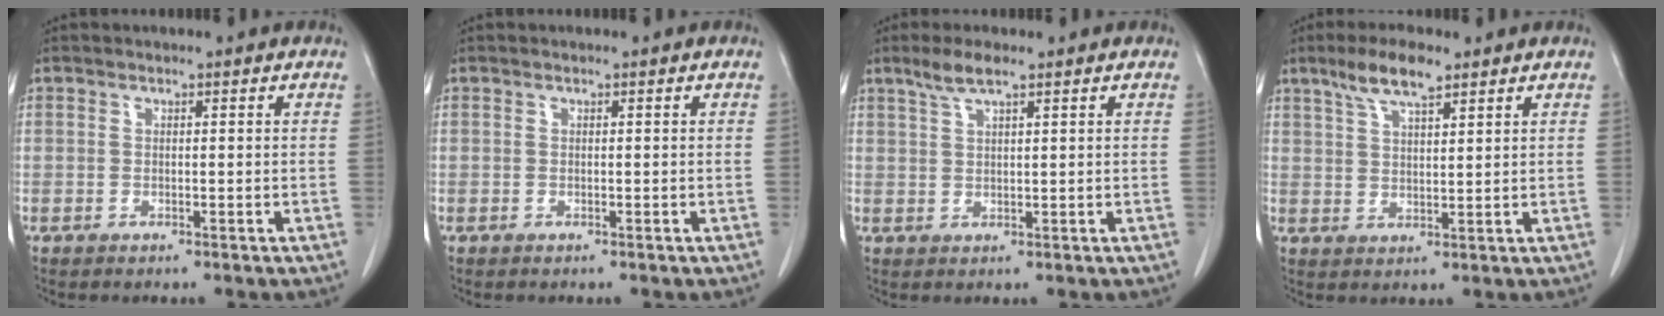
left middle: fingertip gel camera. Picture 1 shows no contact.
{"total": 0.0}
{"total": 3.5, "force": [2.5, 0.4, 2.4], "torque": [-0.056, 0.005, 0.053]}
{"total": 6.3, "force": [4.5, 1.3, 4.3], "torque": [-0.090, 0.008, 0.084]}